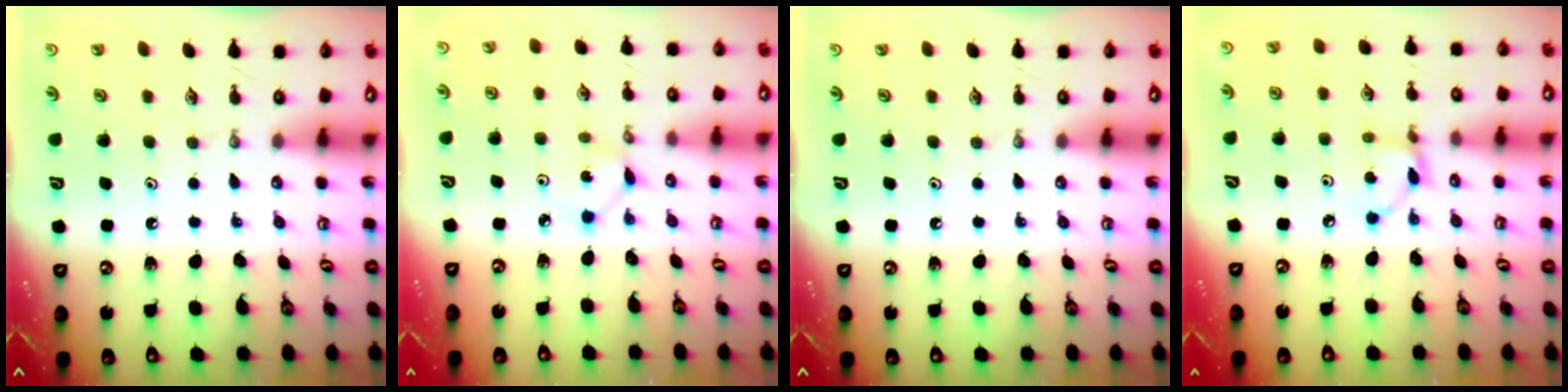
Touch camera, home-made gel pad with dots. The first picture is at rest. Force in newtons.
{"total": 2.0, "press": 2.0, "slide": 0.3}
{"total": 0.0}
{"total": 3.4, "press": 3.4, "slide": 0.2}